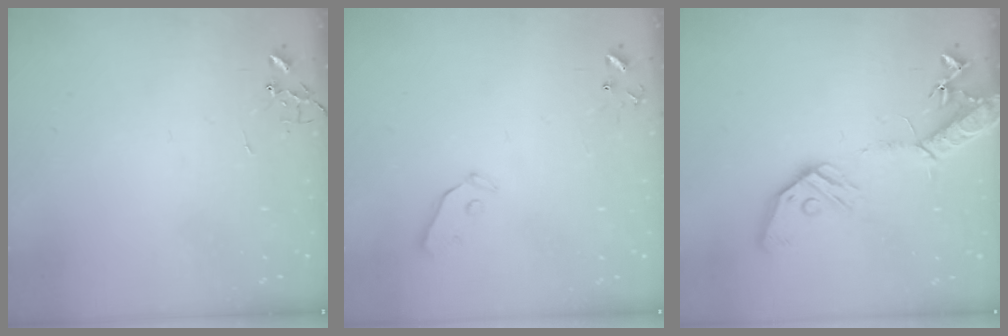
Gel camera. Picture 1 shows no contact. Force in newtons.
{"total": 3.4, "press": 3.4, "slide": 0.5}
{"total": 16.6, "press": 16.2, "slide": 3.2}